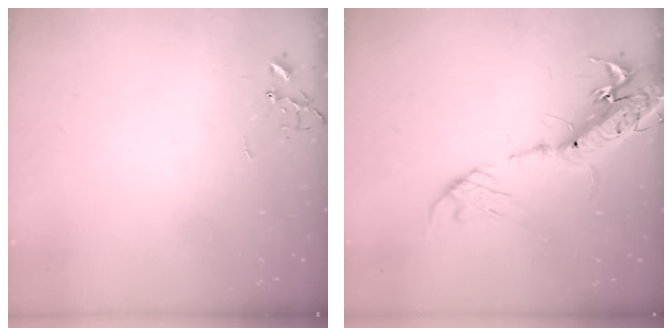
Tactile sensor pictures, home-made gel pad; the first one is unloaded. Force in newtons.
{"total": 19.6, "press": 19.1, "slide": 4.3}